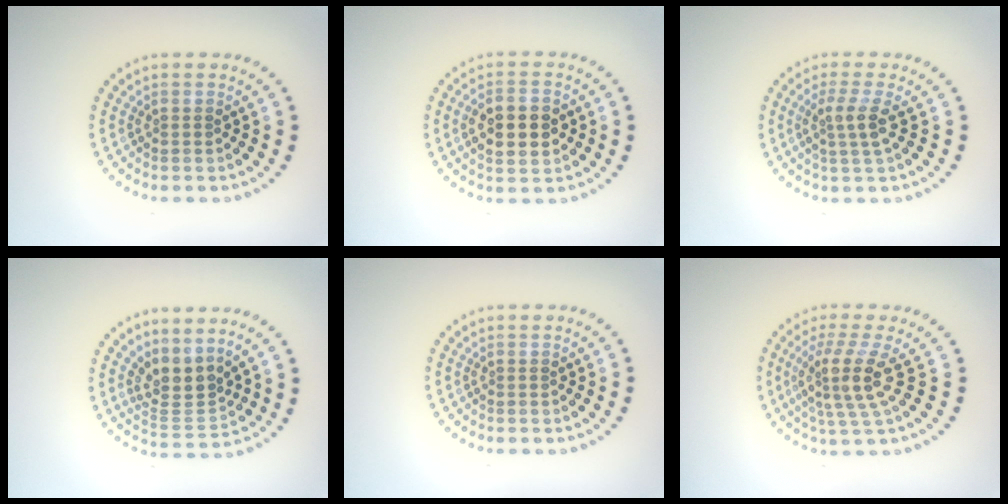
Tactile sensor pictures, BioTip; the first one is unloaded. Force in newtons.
{"total": 4.7, "press": 4.7, "slide": 0.2}
{"total": 2.6, "press": 2.0, "slide": 1.6}
{"total": 3.3, "press": 2.4, "slide": 2.2}
{"total": 0.0}
{"total": 4.1, "press": 3.0, "slide": 2.8}